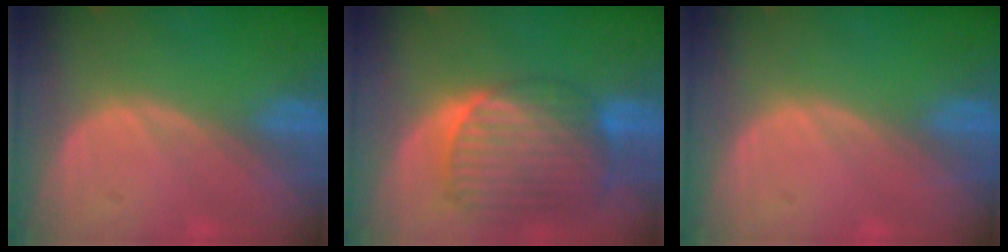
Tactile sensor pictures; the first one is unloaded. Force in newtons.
{"total": 10.7, "press": 9.1, "slide": 5.6}
{"total": 0.0}